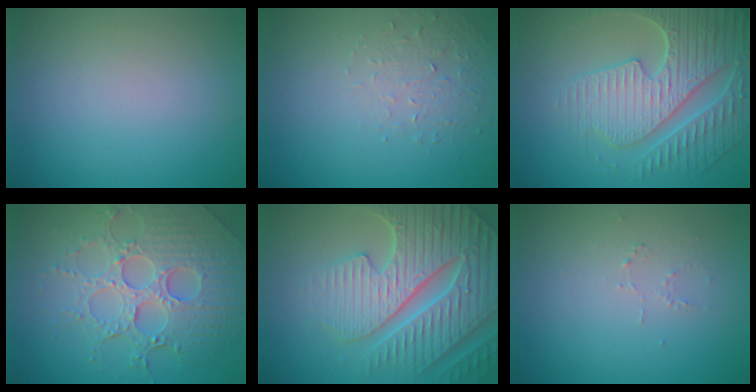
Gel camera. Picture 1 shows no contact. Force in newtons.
{"total": 1.6, "press": 0.9, "slide": 1.3}
{"total": 7.3, "press": 5.8, "slide": 4.5}
{"total": 7.1, "press": 5.5, "slide": 4.6}
{"total": 7.5, "press": 7.3, "slide": 1.8}
{"total": 0.7, "press": 0.4, "slide": 0.6}